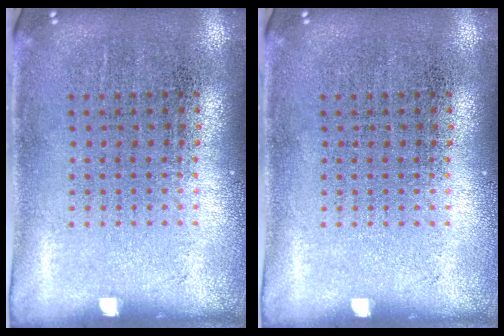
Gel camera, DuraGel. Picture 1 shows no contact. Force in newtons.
{"total": 0.0}